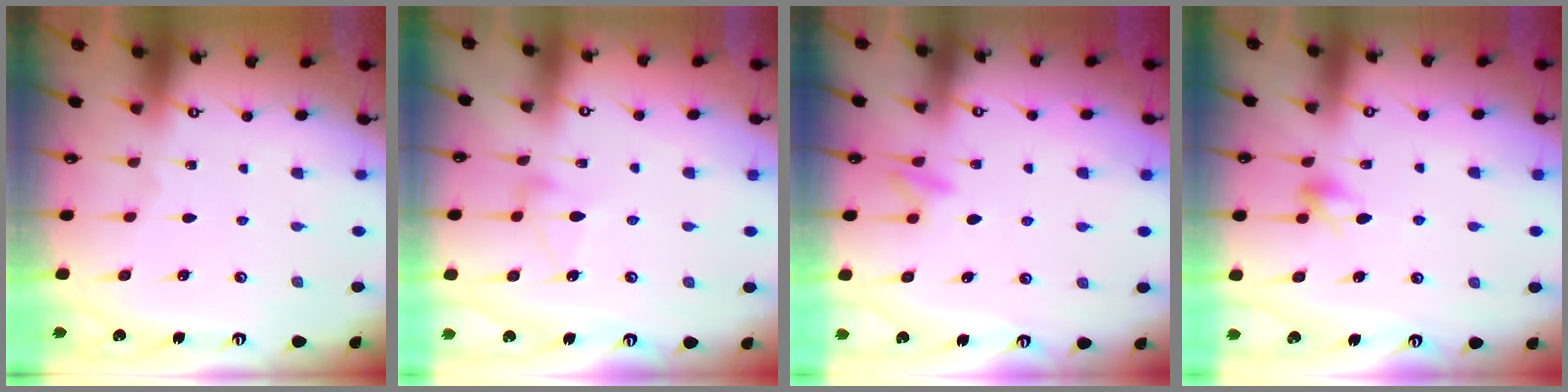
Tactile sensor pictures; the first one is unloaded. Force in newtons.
{"total": 6.4, "press": 6.4, "slide": 0.3}
{"total": 7.2, "press": 7.1, "slide": 0.6}
{"total": 6.3, "press": 6.3, "slide": 1.1}